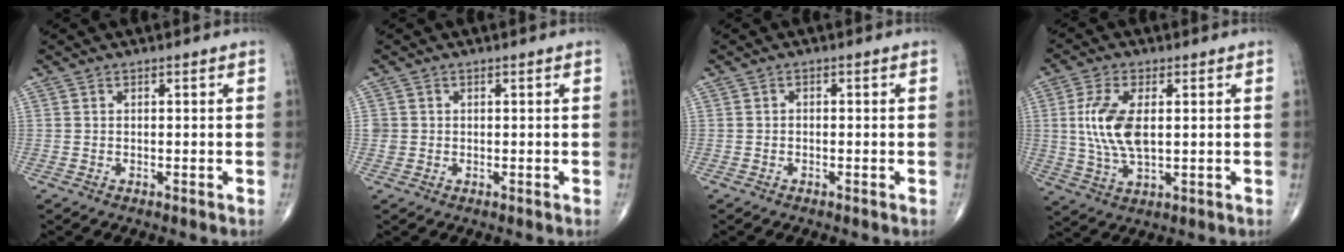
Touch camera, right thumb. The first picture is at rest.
{"total": 1.7, "force": [0.0, 1.6, 0.4], "torque": [0.001, 0.004, 0.002]}
{"total": 0.7, "force": [-0.3, 0.5, 0.4], "torque": [0.000, 0.004, -0.011]}
{"total": 10.4, "force": [1.1, 5.0, 9.0], "torque": [-0.192, -0.007, 0.025]}